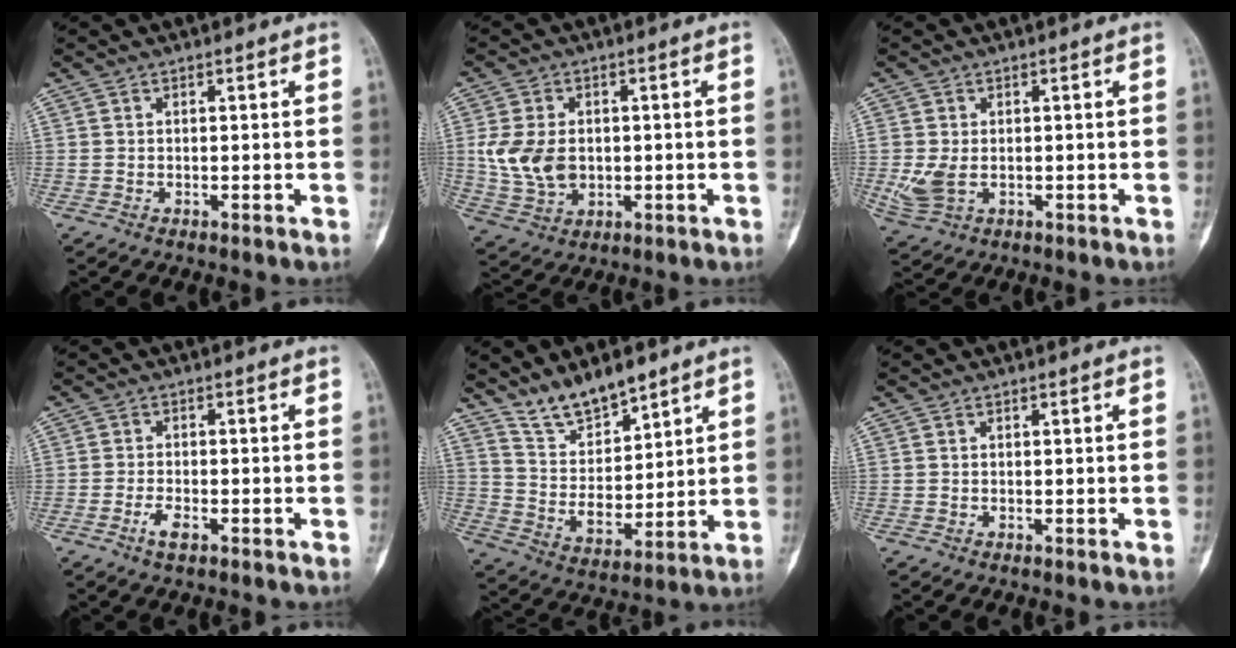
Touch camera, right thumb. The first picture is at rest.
{"total": 9.6, "force": [0.3, 6.8, 6.8], "torque": [-0.120, -0.002, 0.016]}
{"total": 5.1, "force": [-0.3, 3.5, 3.7], "torque": [-0.091, -0.006, 0.005]}
{"total": 2.7, "force": [-1.5, 1.0, 2.0], "torque": [-0.039, 0.005, -0.032]}
{"total": 10.6, "force": [8.5, 4.3, 4.6], "torque": [-0.050, -0.068, 0.170]}
{"total": 0.0}